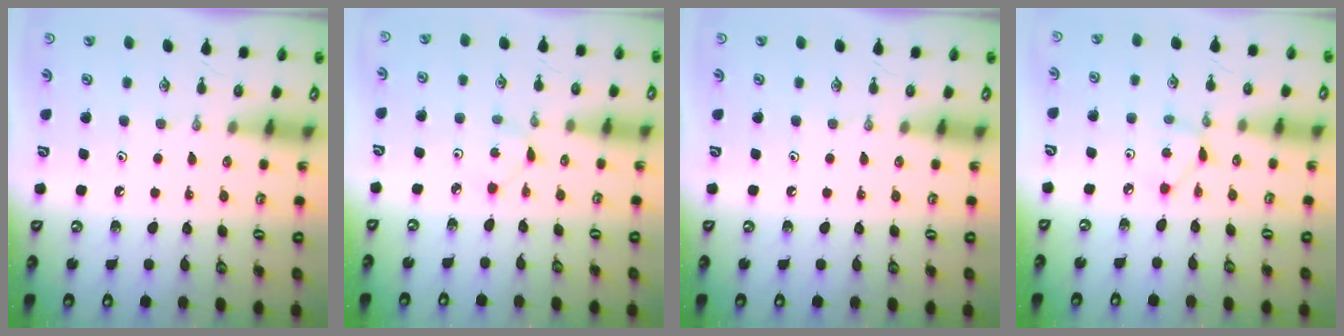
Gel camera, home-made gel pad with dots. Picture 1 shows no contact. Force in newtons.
{"total": 1.3, "press": 1.2, "slide": 0.1}
{"total": 0.0}
{"total": 2.4, "press": 2.4, "slide": 0.1}